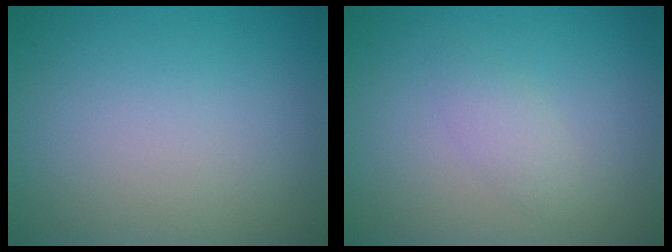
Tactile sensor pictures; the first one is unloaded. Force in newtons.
{"total": 1.4, "press": 1.4, "slide": 0.1}